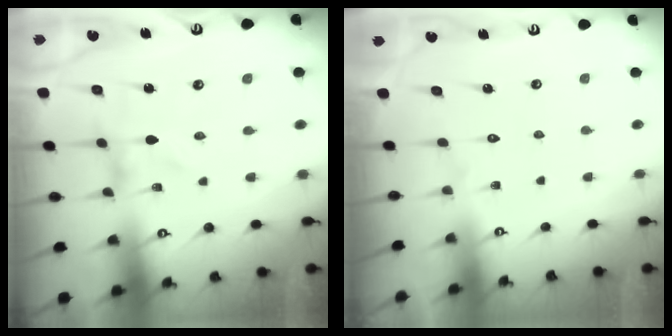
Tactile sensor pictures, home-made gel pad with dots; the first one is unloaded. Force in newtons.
{"total": 1.5, "press": 1.5, "slide": 0.1}